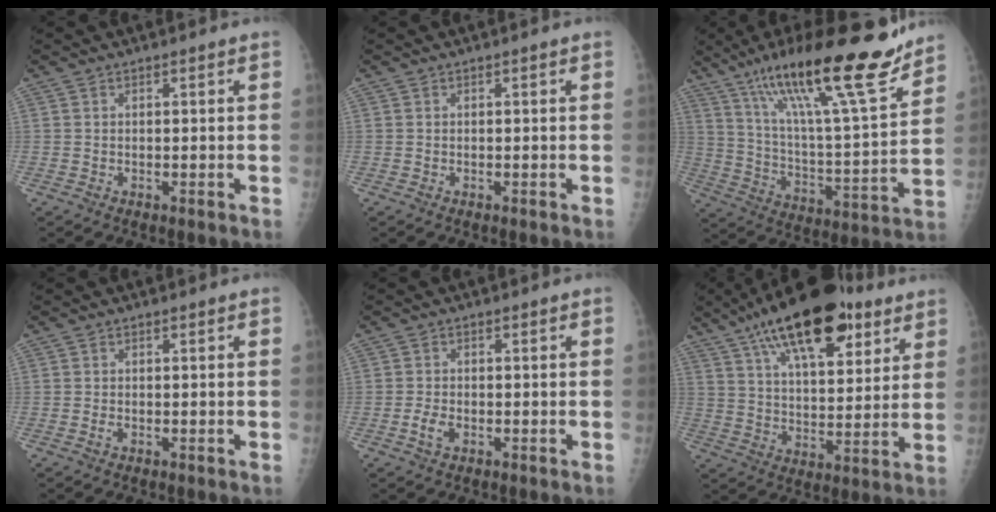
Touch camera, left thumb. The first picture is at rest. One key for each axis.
{"total": 0.0}
{"total": 25.4, "fx": 17.7, "fy": 4.0, "fz": 17.8, "tx": -0.276, "ty": -0.067, "tz": 0.297}
{"total": 0.7, "fx": -0.2, "fy": 0.4, "fz": 0.5, "tx": -0.008, "ty": -0.001, "tz": -0.004}
{"total": 2.5, "fx": -0.9, "fy": 1.5, "fz": 1.8, "tx": -0.034, "ty": 0.002, "tz": -0.018}
{"total": 23.2, "fx": 13.5, "fy": 9.8, "fz": 16.1, "tx": -0.236, "ty": -0.023, "tz": 0.219}